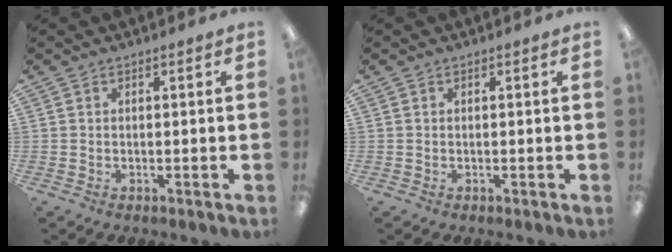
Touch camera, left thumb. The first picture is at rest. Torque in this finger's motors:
{"motor_torque": [0.00, 0.00, -0.12, 0.14, 0.00]}